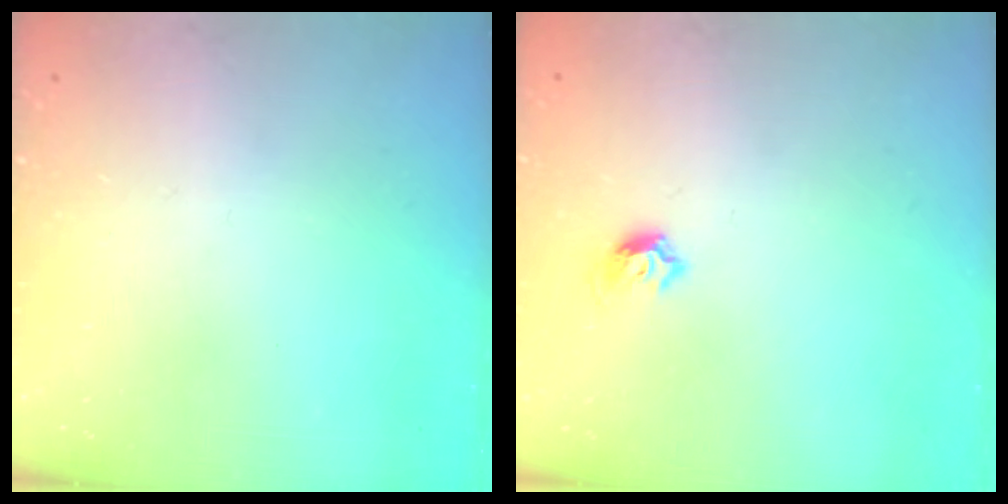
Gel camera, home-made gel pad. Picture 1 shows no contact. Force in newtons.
{"total": 4.9, "press": 4.8, "slide": 0.9}